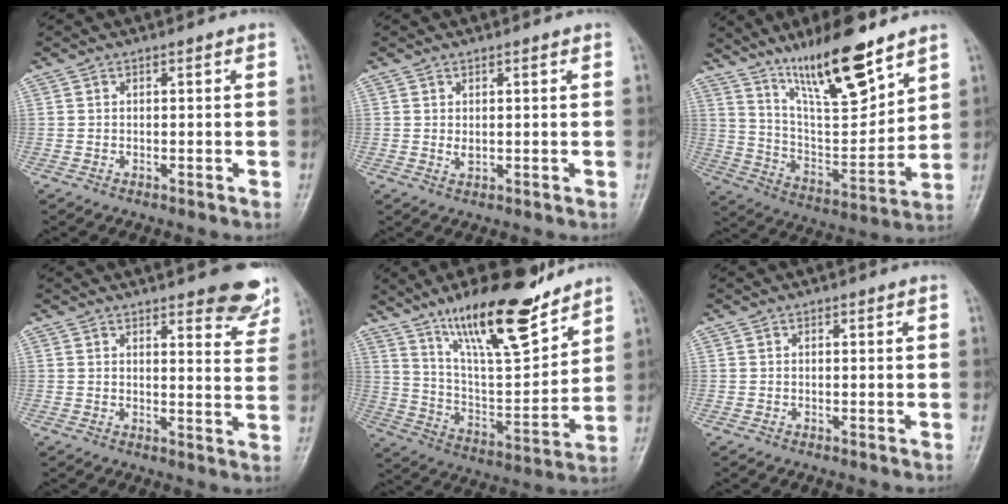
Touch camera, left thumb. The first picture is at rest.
{"total": 2.0, "force": [0.7, 0.9, 1.7], "torque": [-0.025, -0.003, 0.014]}
{"total": 17.8, "force": [12.5, 4.3, 11.9], "torque": [-0.173, -0.076, 0.230]}
{"total": 8.9, "force": [6.7, 2.6, 5.3], "torque": [-0.032, -0.040, 0.074]}
{"total": 20.7, "force": [14.6, 6.0, 13.4], "torque": [-0.181, -0.083, 0.254]}
{"total": 0.0}